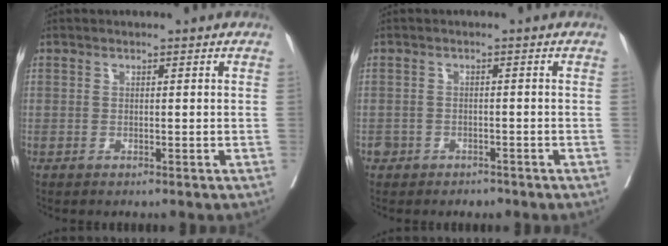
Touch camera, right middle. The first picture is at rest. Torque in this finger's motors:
{"motor_torque": [-0.03, 0.04, 0.00, -0.01]}